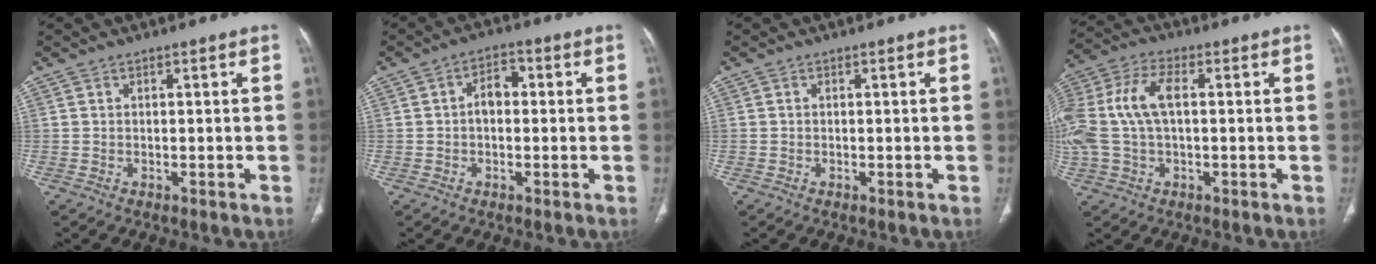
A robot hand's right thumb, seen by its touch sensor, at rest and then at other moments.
{"total": 4.4, "force": [0.1, 2.8, 3.3], "torque": [-0.046, 0.016, -0.007]}
{"total": 0.0}
{"total": 14.1, "force": [1.3, 7.7, 11.8], "torque": [-0.280, 0.031, 0.026]}